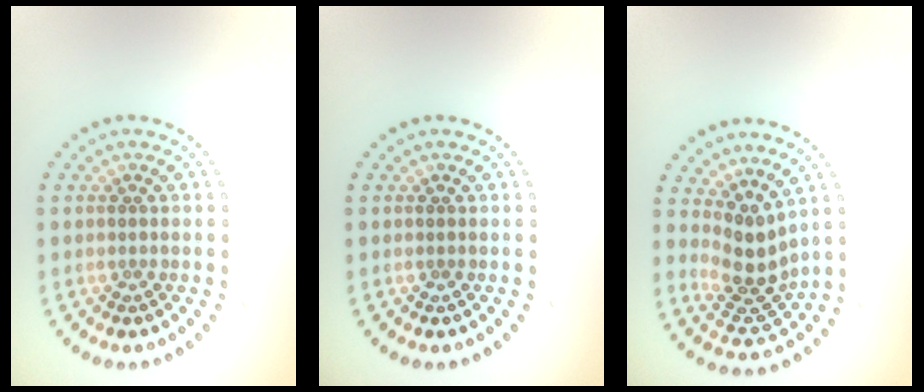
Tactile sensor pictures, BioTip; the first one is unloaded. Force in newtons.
{"total": 0.0}
{"total": 3.5, "press": 2.7, "slide": 2.3}